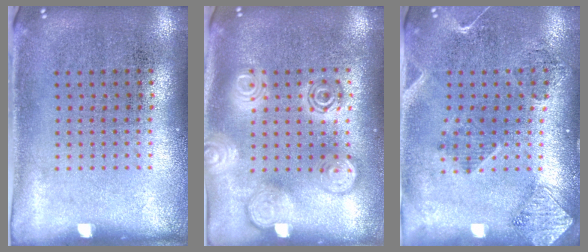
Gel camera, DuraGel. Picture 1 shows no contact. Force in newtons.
{"total": 2.7, "press": 2.7, "slide": 0.3}
{"total": 1.8, "press": 1.6, "slide": 0.8}